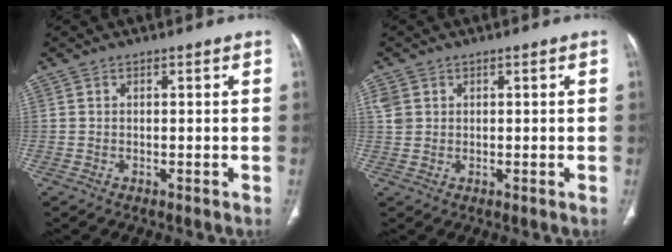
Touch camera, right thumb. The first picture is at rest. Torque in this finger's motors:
{"motor_torque": [-0.08, 1.35, 0.07, -0.37, -0.01]}